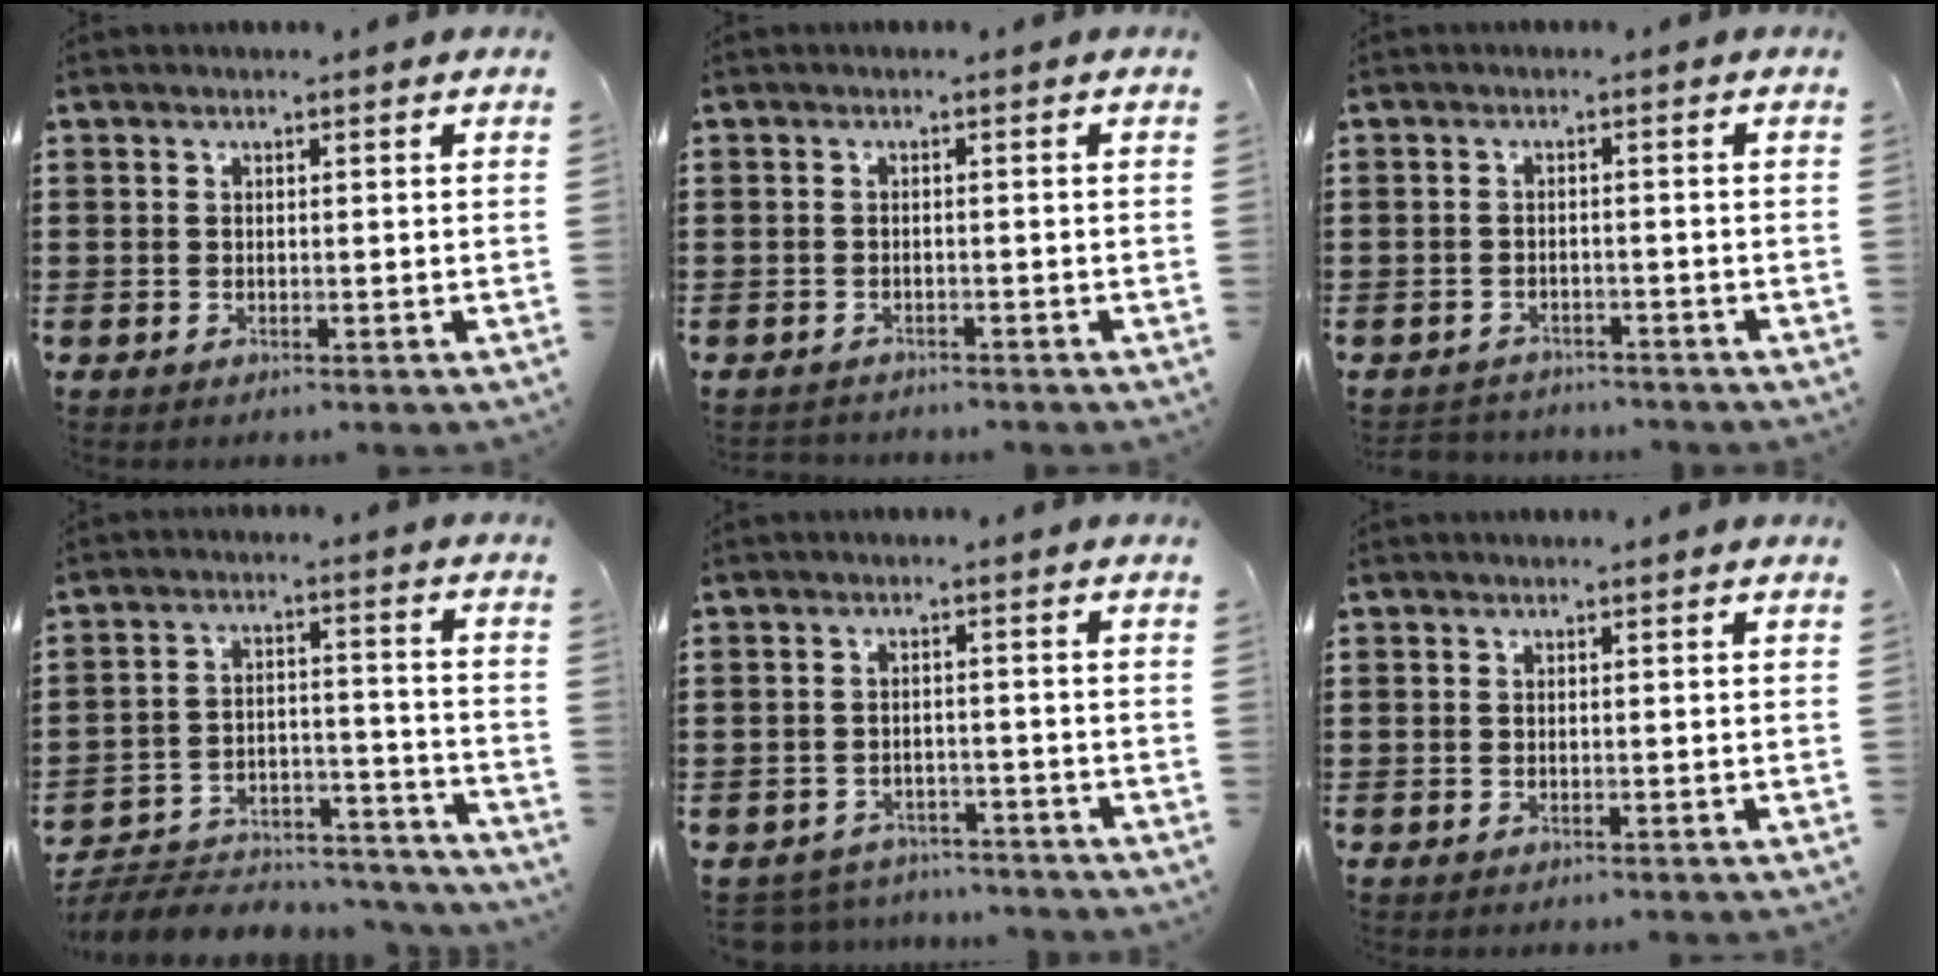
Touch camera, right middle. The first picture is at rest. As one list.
[{"total": 1.1, "force": [-1.1, 0.2, 0.0], "torque": [-0.004, 0.001, -0.024]}, {"total": 2.1, "force": [-2.0, 0.4, -0.2], "torque": [-0.005, -0.001, -0.046]}, {"total": 5.5, "force": [-5.3, 1.2, 0.9], "torque": [-0.021, 0.007, -0.109]}, {"total": 3.2, "force": [-3.1, 0.6, -0.2], "torque": [-0.005, 0.001, -0.068]}, {"total": 0.0}]